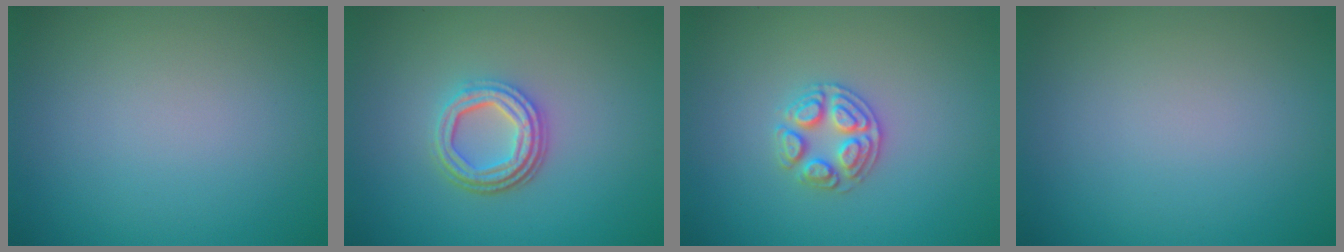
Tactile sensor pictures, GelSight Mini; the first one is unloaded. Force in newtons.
{"total": 4.2, "press": 3.2, "slide": 2.7}
{"total": 2.7, "press": 2.6, "slide": 0.7}
{"total": 0.0}